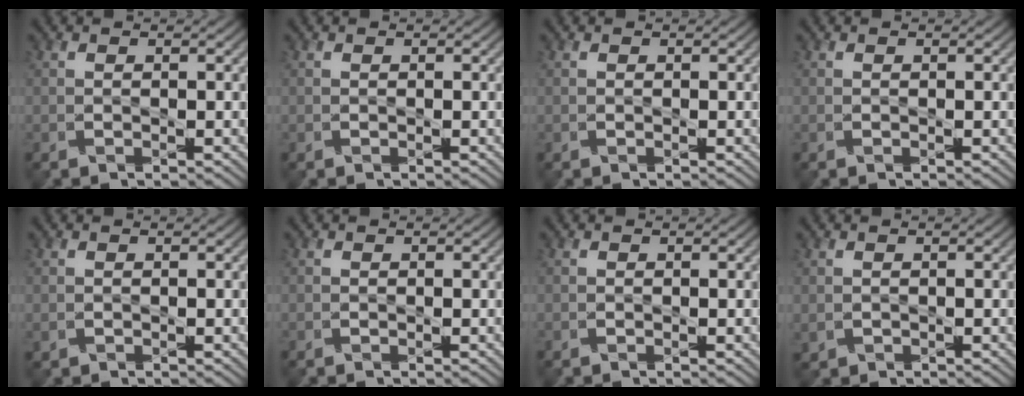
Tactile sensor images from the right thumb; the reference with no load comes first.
{"total": 0.0}
{"total": 0.0}
{"total": 0.0}
{"total": 0.0}
{"total": 0.0}
{"total": 0.0}
{"total": 0.6, "force": [0.0, 0.6, 0.2], "torque": [-0.009, -0.006, 0.006]}